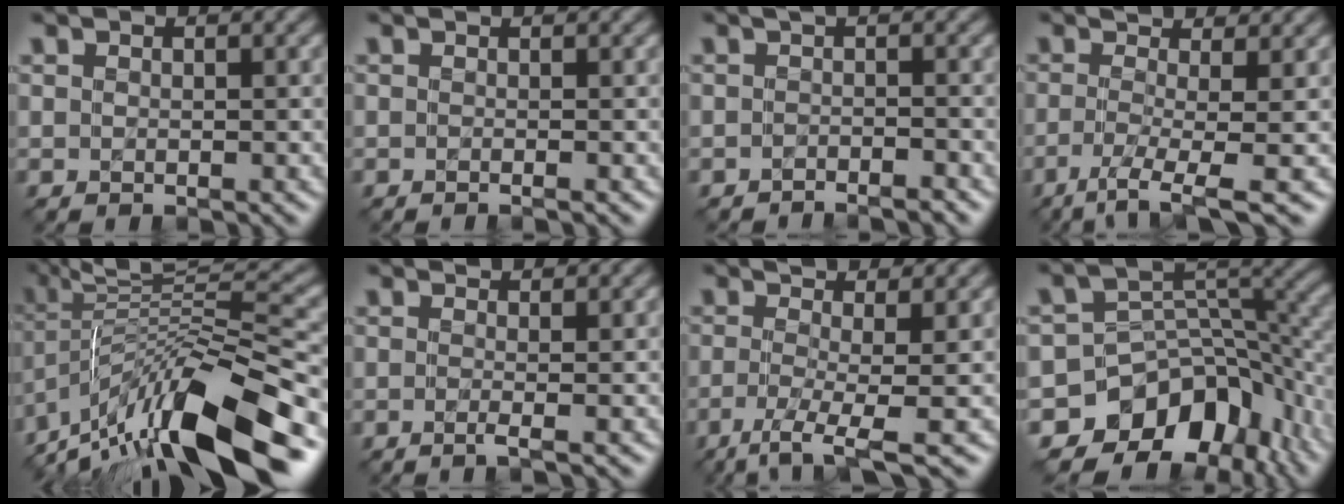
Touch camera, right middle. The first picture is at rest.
{"total": 1.2, "force": [-0.1, 0.4, 1.1], "torque": [-0.010, -0.007, -0.011]}
{"total": 1.7, "force": [-1.4, 0.3, 1.0], "torque": [-0.008, -0.006, -0.026]}
{"total": 5.2, "force": [-1.3, 1.1, 4.9], "torque": [-0.082, -0.002, -0.034]}
{"total": 12.6, "force": [-6.4, 3.3, 10.3], "torque": [-0.181, 0.033, -0.109]}
{"total": 2.0, "force": [0.1, 0.6, 2.0], "torque": [-0.031, -0.004, -0.012]}
{"total": 5.3, "force": [-1.2, 1.0, 5.1], "torque": [-0.088, -0.003, -0.033]}
{"total": 10.6, "force": [-6.6, 6.8, 4.7], "torque": [-0.064, -0.004, -0.107]}